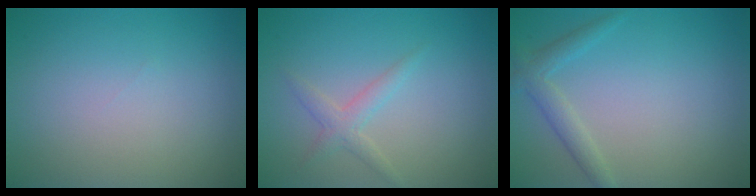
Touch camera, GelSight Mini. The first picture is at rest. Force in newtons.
{"total": 1.7, "press": 1.7, "slide": 0.1}
{"total": 2.0, "press": 2.0, "slide": 0.1}